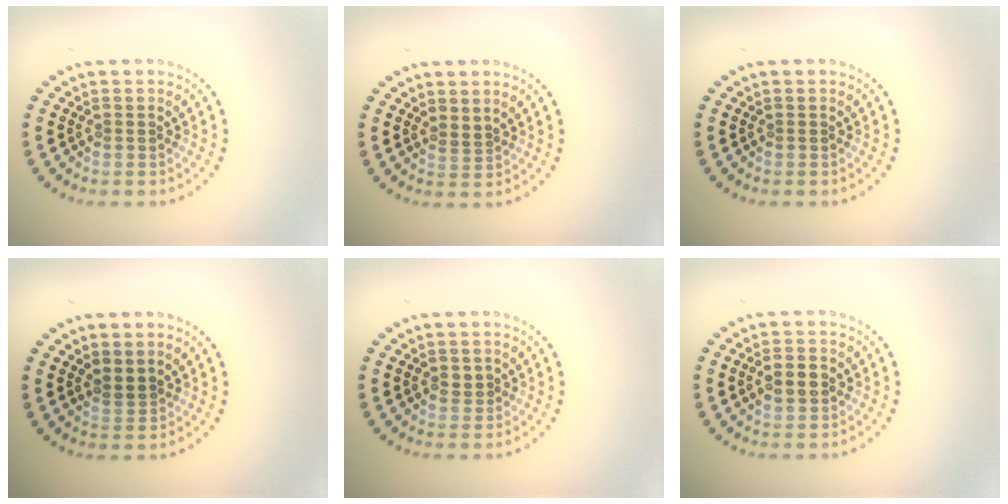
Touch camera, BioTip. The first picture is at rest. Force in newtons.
{"total": 0.7, "press": 0.5, "slide": 0.5}
{"total": 0.0}
{"total": 1.2, "press": 1.0, "slide": 0.8}
{"total": 1.1, "press": 1.0, "slide": 0.4}
{"total": 2.7, "press": 2.7, "slide": 0.0}